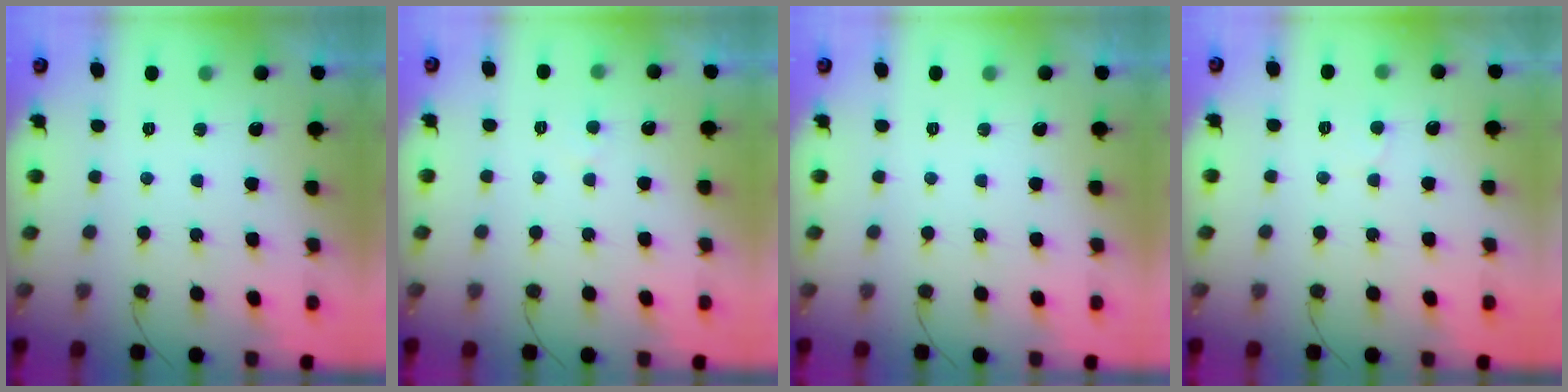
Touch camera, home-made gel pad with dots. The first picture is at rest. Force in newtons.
{"total": 2.5, "press": 2.4, "slide": 0.3}
{"total": 0.0}
{"total": 5.1, "press": 5.0, "slide": 0.6}